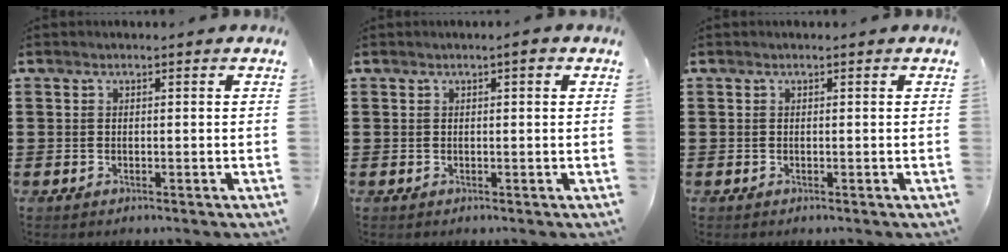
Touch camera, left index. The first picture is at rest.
{"total": 1.0, "force": [0.3, 0.1, 1.0], "torque": [-0.018, 0.001, 0.005]}
{"total": 0.0}